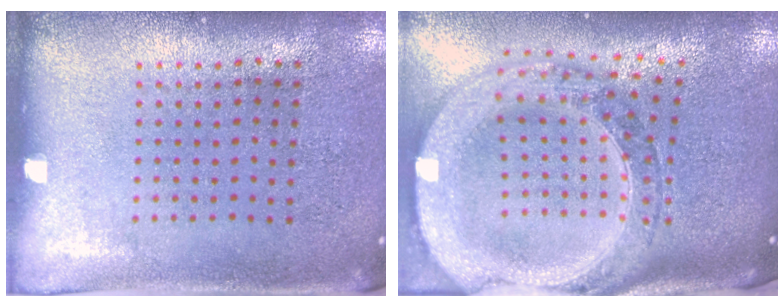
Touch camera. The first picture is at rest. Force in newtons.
{"total": 3.8, "press": 2.9, "slide": 2.4}